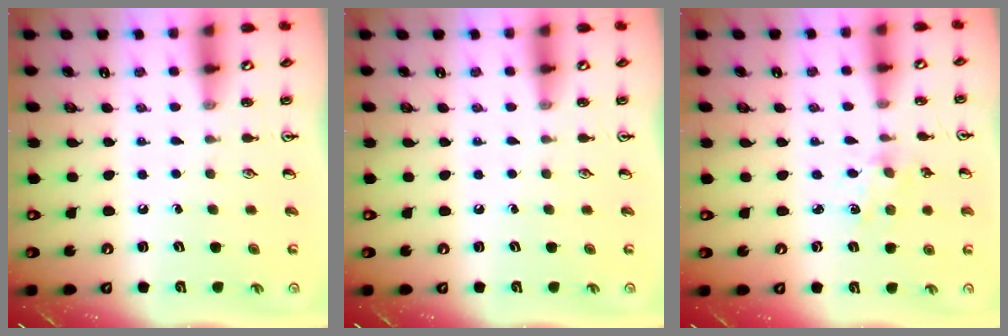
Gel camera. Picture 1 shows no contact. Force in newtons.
{"total": 0.0}
{"total": 2.4, "press": 2.4, "slide": 0.3}